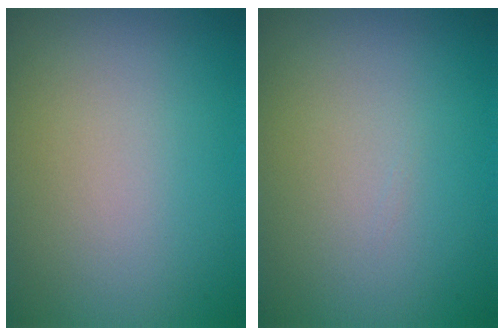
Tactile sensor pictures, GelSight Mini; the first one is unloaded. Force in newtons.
{"total": 0.0}